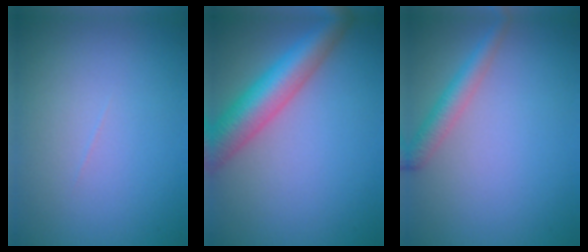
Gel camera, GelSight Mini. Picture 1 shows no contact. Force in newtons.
{"total": 6.6, "press": 6.6, "slide": 0.3}
{"total": 2.4, "press": 2.4, "slide": 0.1}